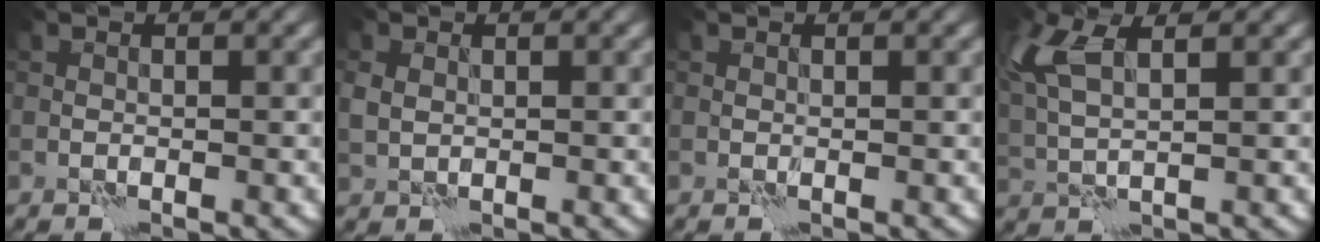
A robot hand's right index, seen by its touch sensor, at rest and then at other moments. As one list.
[{"total": 1.6, "force": [0.2, 1.3, 0.9], "torque": [-0.022, 0.002, 0.003]}, {"total": 0.0}, {"total": 5.4, "force": [2.1, 2.1, 4.5], "torque": [-0.117, 0.016, 0.040]}]